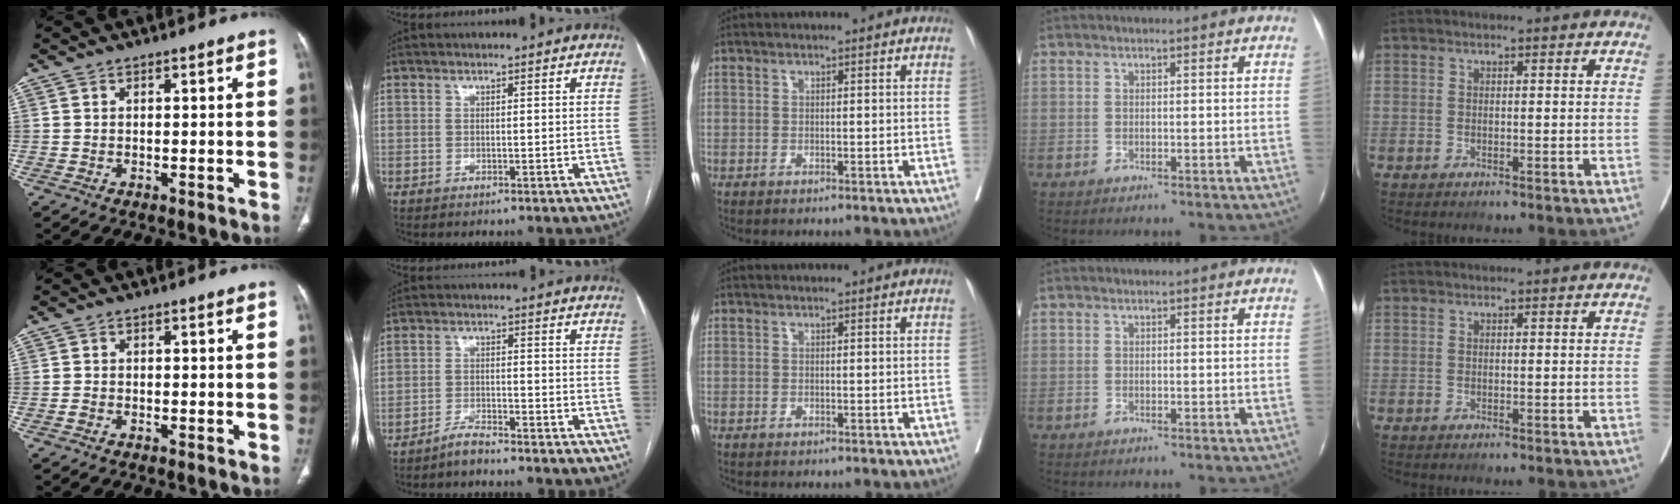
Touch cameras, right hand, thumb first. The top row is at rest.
{"thumb": {"total": 0.8, "force": [-0.6, 0.5, 0.3], "torque": [-0.010, 0.002, -0.014]}, "index": {"total": 3.0, "force": [-2.8, 0.1, 1.0], "torque": [-0.021, -0.006, -0.053]}}